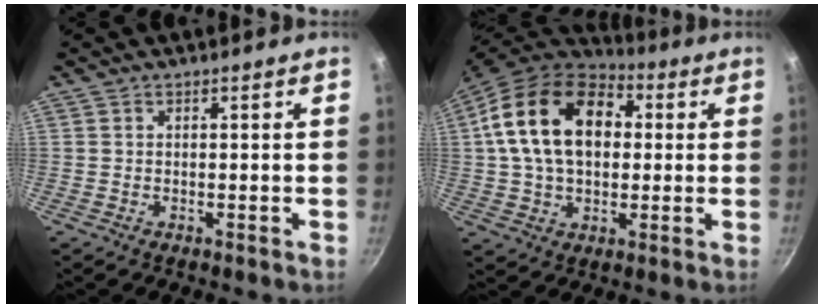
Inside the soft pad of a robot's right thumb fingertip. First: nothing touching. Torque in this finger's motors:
{"motor_torque": [0.69, 4.32, 0.94, -0.70, 0.35]}